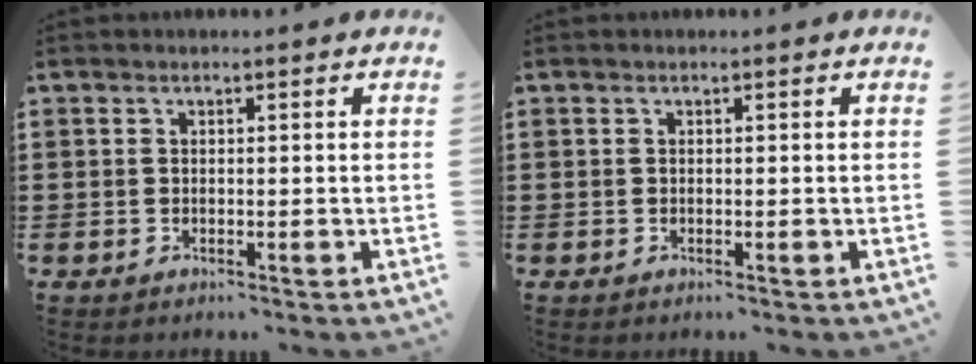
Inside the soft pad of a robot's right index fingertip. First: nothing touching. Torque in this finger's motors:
{"motor_torque": [0.00, 0.00, 0.00, 0.00]}